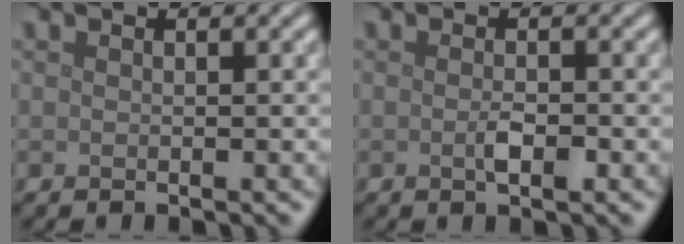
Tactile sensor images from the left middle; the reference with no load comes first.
{"total": 1.5, "force": [-0.4, 0.4, 1.4], "torque": [-0.029, -0.003, -0.010]}